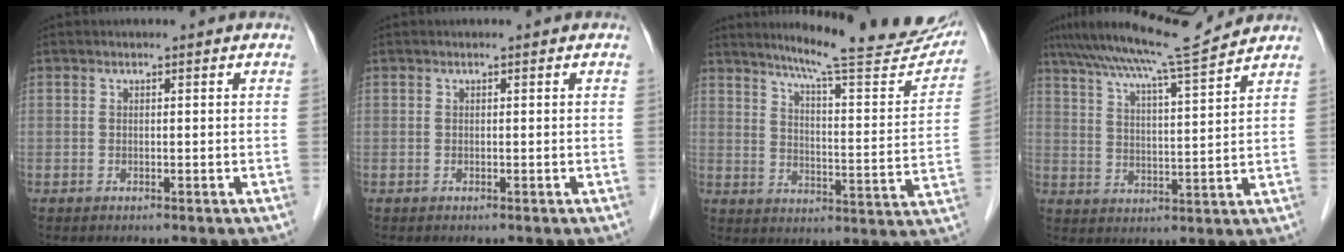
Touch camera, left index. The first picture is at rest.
{"total": 0.0}
{"total": 22.2, "force": [19.8, 1.6, 9.9], "torque": [-0.135, -0.065, 0.249]}
{"total": 12.1, "force": [10.8, -1.4, 5.3], "torque": [-0.093, 0.002, 0.172]}